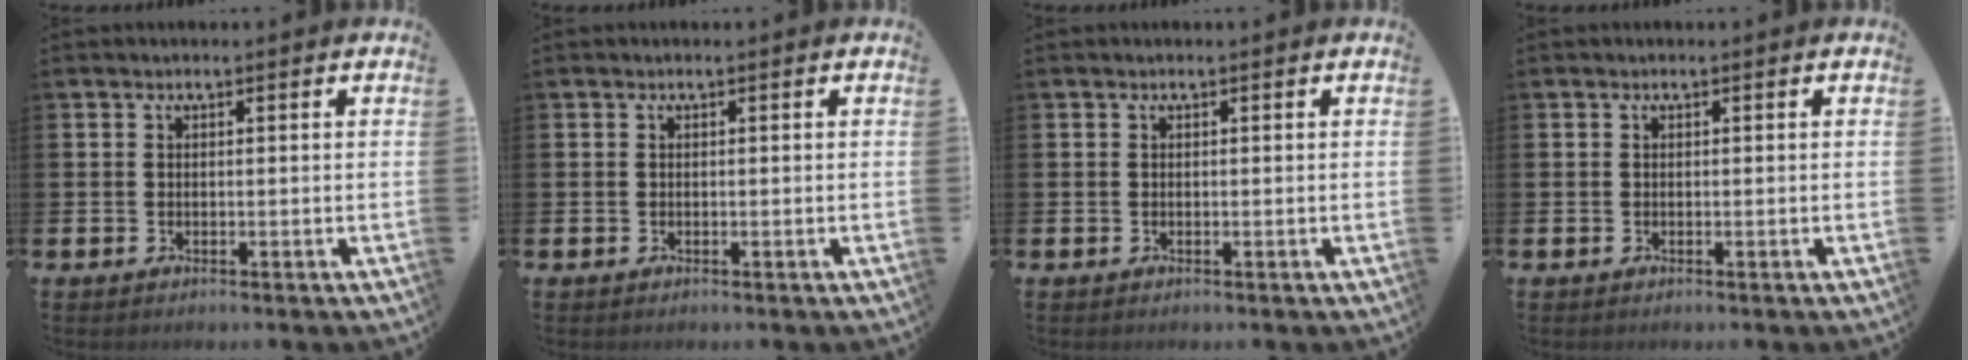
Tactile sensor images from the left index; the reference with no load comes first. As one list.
[{"total": 0.0}, {"total": 0.0}, {"total": 0.0}]